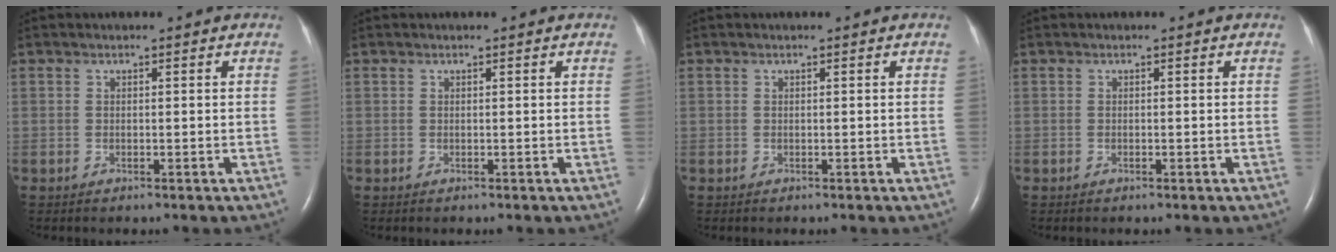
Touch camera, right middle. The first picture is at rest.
{"total": 0.0}
{"total": 0.0}
{"total": 0.0}